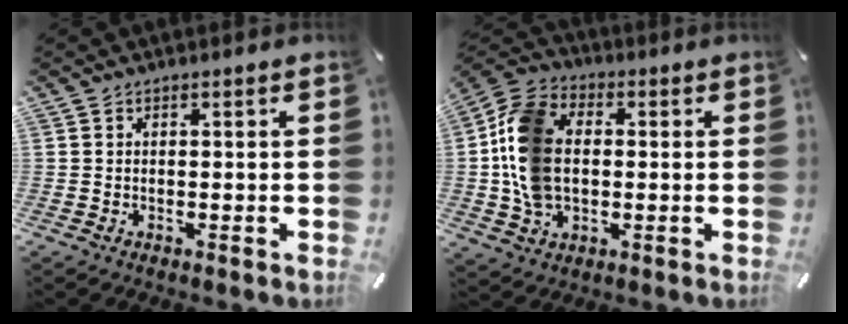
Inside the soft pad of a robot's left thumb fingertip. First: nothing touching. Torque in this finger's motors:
{"motor_torque": [0.39, 0.93, 0.48, -0.12, 0.68]}